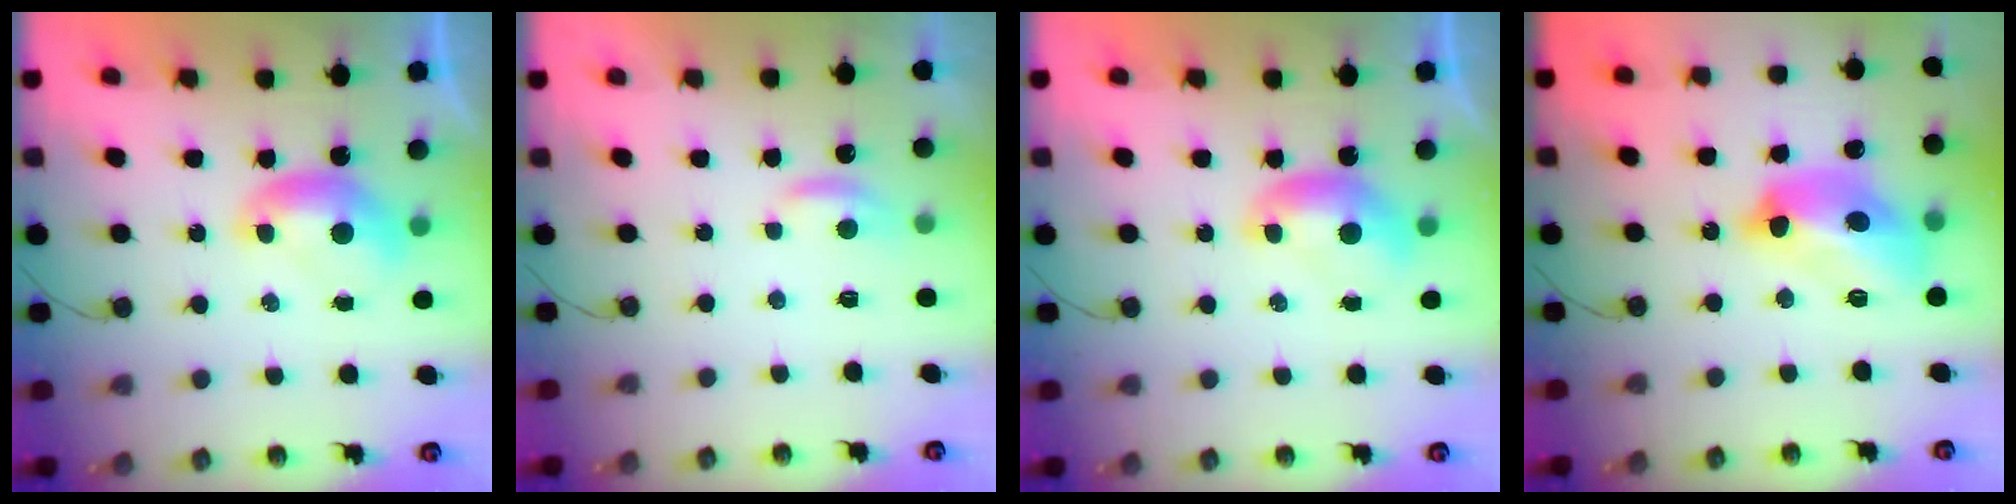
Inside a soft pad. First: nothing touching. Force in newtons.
{"total": 0.7, "press": 0.5, "slide": 0.5}
{"total": 0.0}
{"total": 11.1, "press": 11.1, "slide": 1.1}